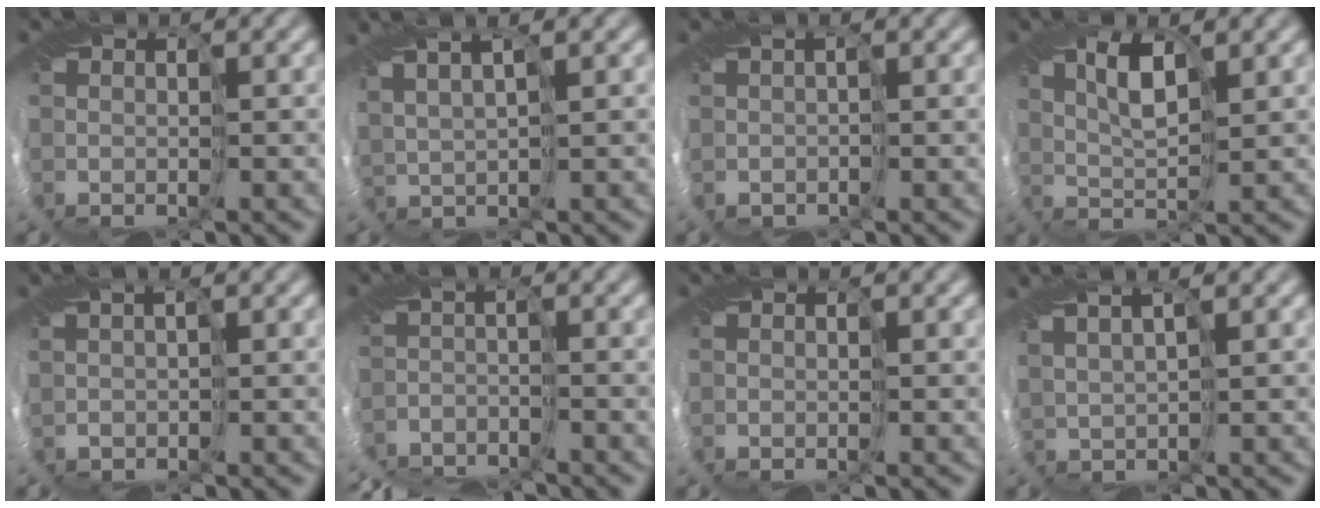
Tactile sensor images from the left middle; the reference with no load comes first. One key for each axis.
{"total": 4.8, "fx": 3.1, "fy": 1.8, "fz": 3.2, "tx": -0.077, "ty": 0.023, "tz": 0.050}
{"total": 1.4, "fx": 0.6, "fy": 1.1, "fz": 0.7, "tx": -0.022, "ty": 0.015, "tz": 0.020}
{"total": 3.3, "fx": 1.3, "fy": 1.3, "fz": 2.7, "tx": -0.062, "ty": 0.002, "tz": 0.023}
{"total": 1.6, "fx": 0.6, "fy": 1.0, "fz": 1.1, "tx": -0.025, "ty": 0.013, "tz": 0.019}
{"total": 7.6, "fx": -7.3, "fy": 2.0, "fz": 0.8, "tx": -0.006, "ty": -0.008, "tz": -0.118}
{"total": 0.0}
{"total": 4.3, "fx": 2.8, "fy": 1.6, "fz": 2.8, "tx": -0.064, "ty": 0.020, "tz": 0.045}